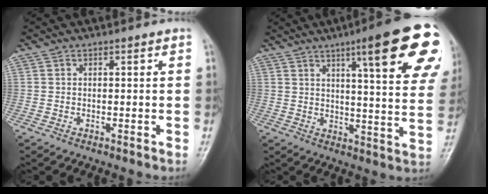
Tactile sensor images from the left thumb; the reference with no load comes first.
{"total": 22.4, "force": [11.2, 4.2, 19.0], "torque": [-0.227, -0.034, 0.140]}